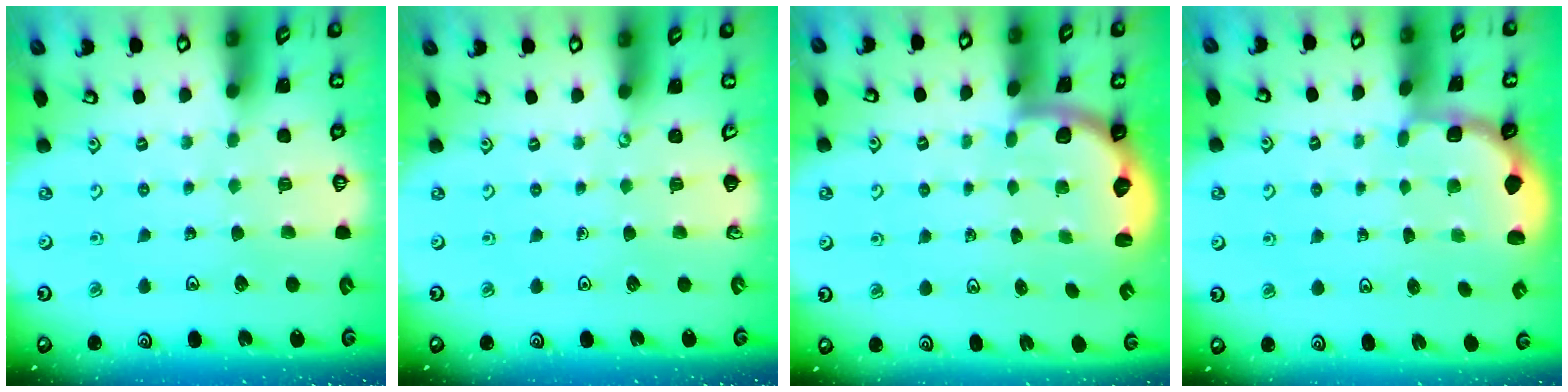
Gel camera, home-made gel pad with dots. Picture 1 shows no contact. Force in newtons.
{"total": 0.0}
{"total": 2.4, "press": 2.1, "slide": 1.2}
{"total": 1.8, "press": 1.6, "slide": 0.7}